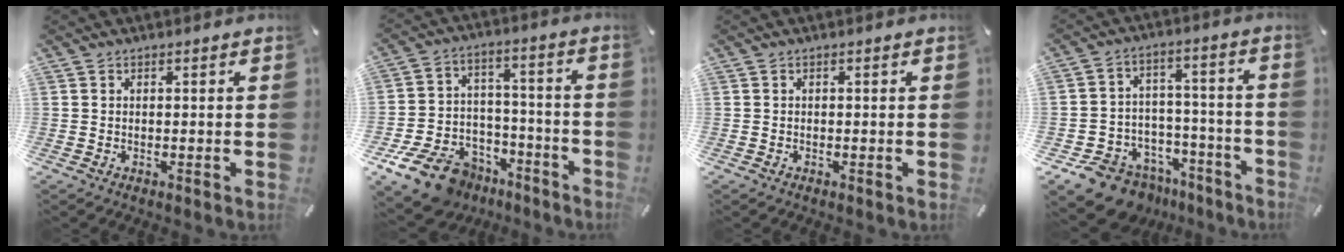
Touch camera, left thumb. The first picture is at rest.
{"total": 14.4, "force": [-9.6, 9.4, 5.4], "torque": [-0.090, 0.060, -0.160]}
{"total": 0.0}
{"total": 11.8, "force": [-8.8, 7.4, 2.8], "torque": [-0.042, 0.057, -0.149]}